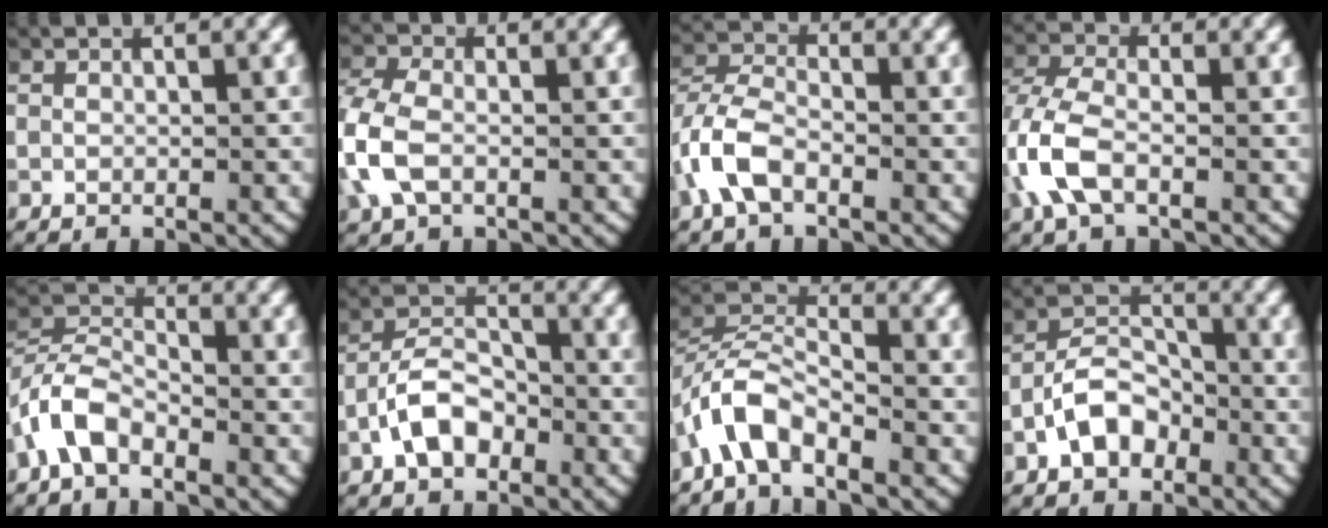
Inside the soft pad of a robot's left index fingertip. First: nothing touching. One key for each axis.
{"total": 4.9, "fx": -0.6, "fy": 3.8, "fz": 3.1, "tx": -0.101, "ty": -0.017, "tz": -0.003}
{"total": 3.4, "fx": -1.4, "fy": 2.2, "fz": 2.2, "tx": -0.058, "ty": -0.005, "tz": -0.027}
{"total": 4.9, "fx": -1.0, "fy": 3.1, "fz": 3.6, "tx": -0.107, "ty": -0.016, "tz": -0.011}
{"total": 4.0, "fx": -1.4, "fy": 3.2, "fz": 2.0, "tx": -0.054, "ty": 0.000, "tz": -0.036}
{"total": 5.3, "fx": -2.7, "fy": 3.5, "fz": 2.9, "tx": -0.048, "ty": -0.004, "tz": -0.050}
{"total": 4.3, "fx": -1.9, "fy": 2.7, "fz": 2.8, "tx": -0.061, "ty": 0.000, "tz": -0.045}
{"total": 4.7, "fx": -2.4, "fy": 3.1, "fz": 2.6, "tx": -0.041, "ty": 0.003, "tz": -0.047}